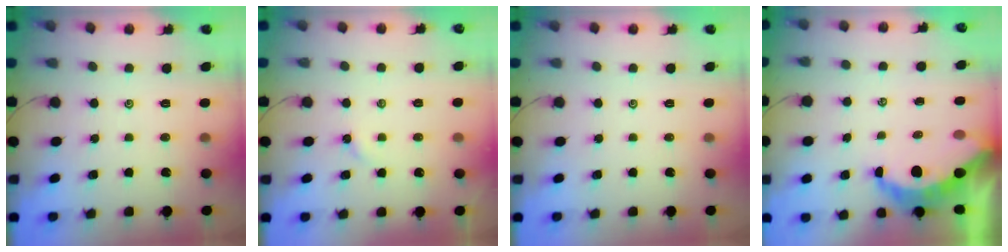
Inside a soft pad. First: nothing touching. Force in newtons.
{"total": 2.2, "press": 2.2, "slide": 0.4}
{"total": 0.0}
{"total": 7.6, "press": 7.5, "slide": 0.8}